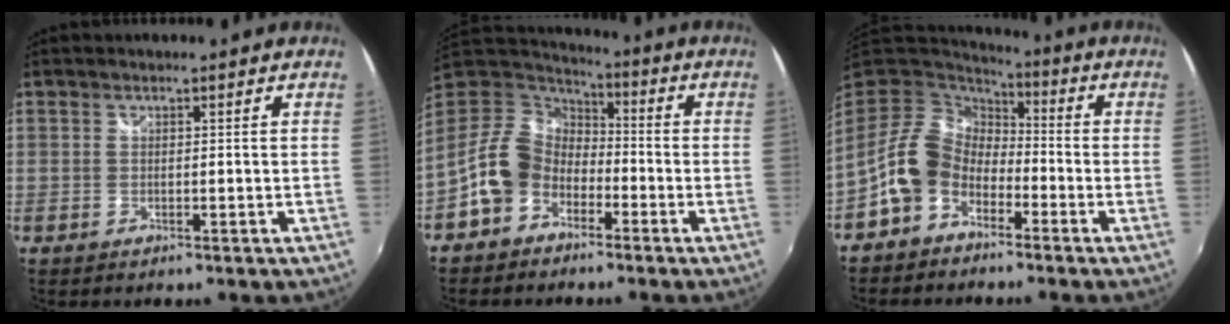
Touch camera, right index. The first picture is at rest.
{"total": 12.3, "force": [-5.9, 9.4, 5.3], "torque": [-0.125, 0.021, -0.113]}
{"total": 11.4, "force": [-5.5, 8.4, 5.3], "torque": [-0.114, 0.021, -0.110]}